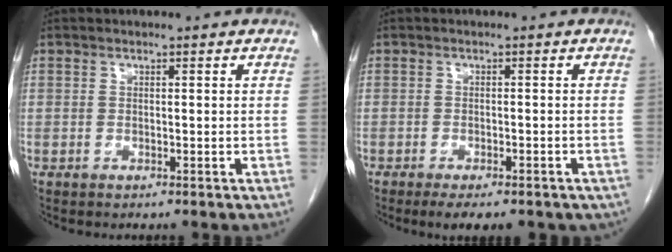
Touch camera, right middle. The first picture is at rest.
{"total": 7.5, "force": [-5.5, 2.7, 4.2], "torque": [-0.047, -0.005, -0.069]}